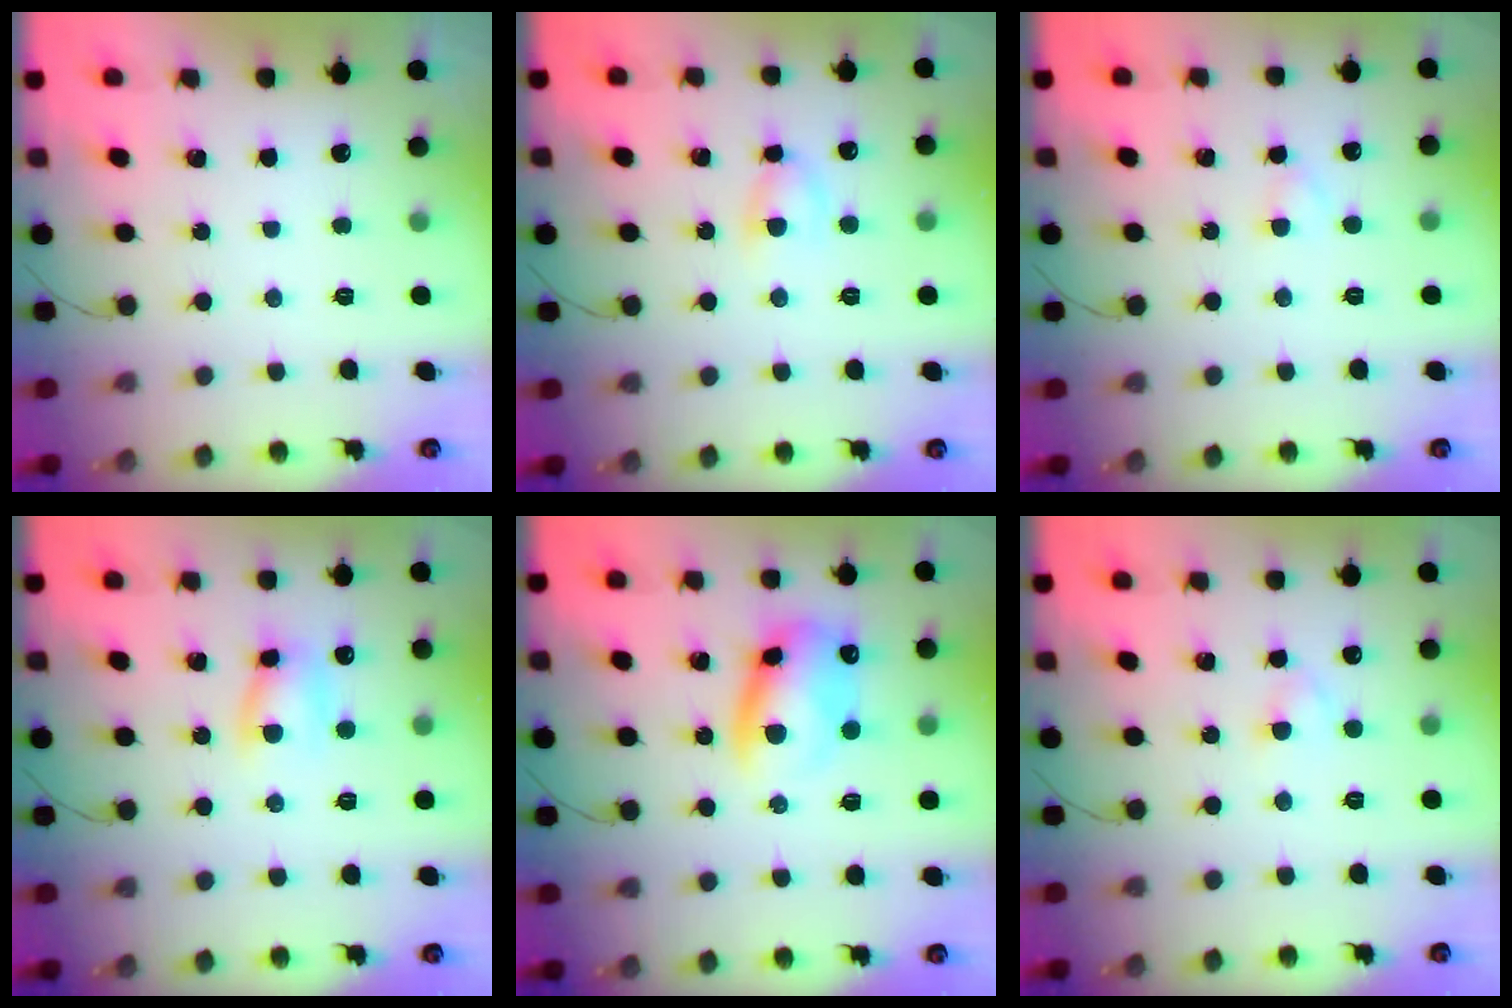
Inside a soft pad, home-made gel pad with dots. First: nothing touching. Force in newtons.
{"total": 5.0, "press": 4.8, "slide": 1.5}
{"total": 1.8, "press": 1.5, "slide": 0.9}
{"total": 6.6, "press": 6.6, "slide": 0.7}
{"total": 10.8, "press": 10.5, "slide": 2.5}
{"total": 2.4, "press": 2.2, "slide": 1.0}